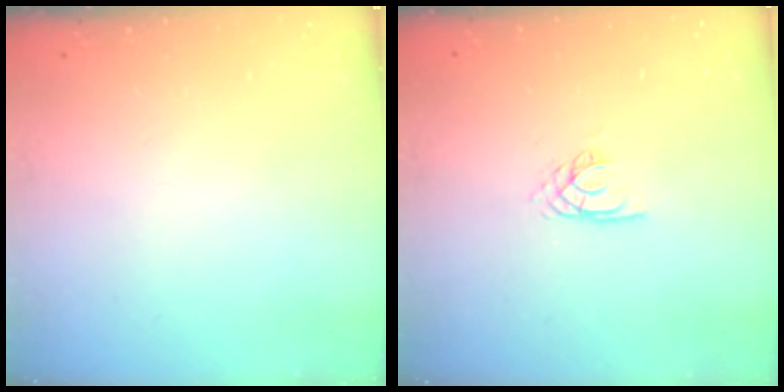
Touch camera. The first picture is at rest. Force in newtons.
{"total": 2.1, "press": 2.1, "slide": 0.3}